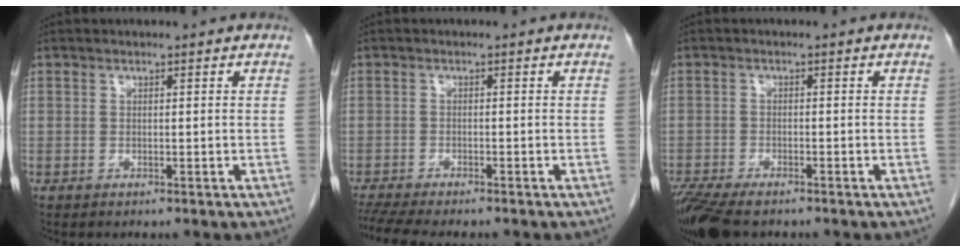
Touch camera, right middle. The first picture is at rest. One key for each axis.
{"total": 8.9, "fx": -7.7, "fy": 1.3, "fz": 4.3, "tx": -0.066, "ty": -0.010, "tz": -0.119}
{"total": 8.8, "fx": -6.7, "fy": 2.8, "fz": 4.9, "tx": -0.094, "ty": -0.018, "tz": -0.115}